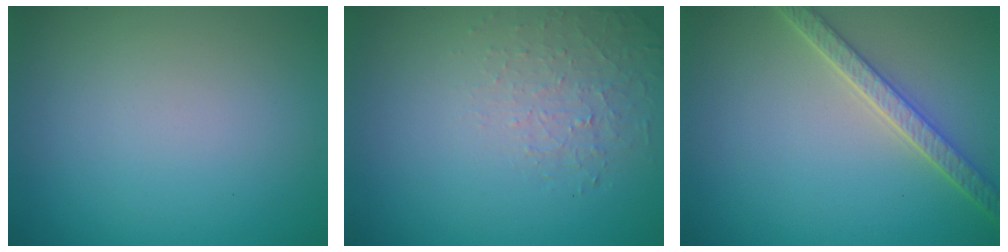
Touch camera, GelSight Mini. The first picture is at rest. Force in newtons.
{"total": 1.4, "press": 0.6, "slide": 1.3}
{"total": 3.6, "press": 3.2, "slide": 1.6}